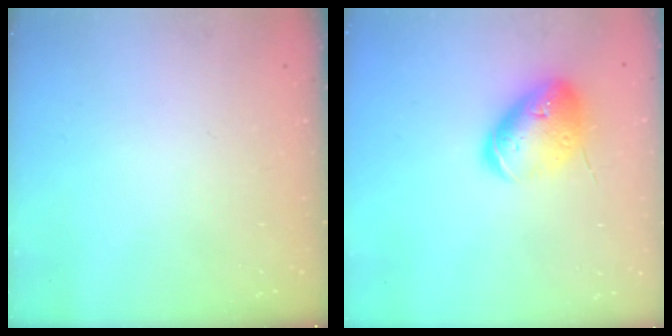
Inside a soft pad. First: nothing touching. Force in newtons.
{"total": 15.5, "press": 15.3, "slide": 2.4}